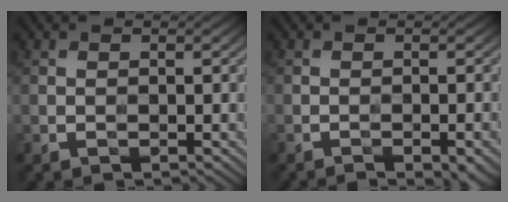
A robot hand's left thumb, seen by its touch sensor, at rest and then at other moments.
{"total": 3.3, "force": [-2.5, 0.4, 2.1], "torque": [-0.040, 0.006, -0.037]}